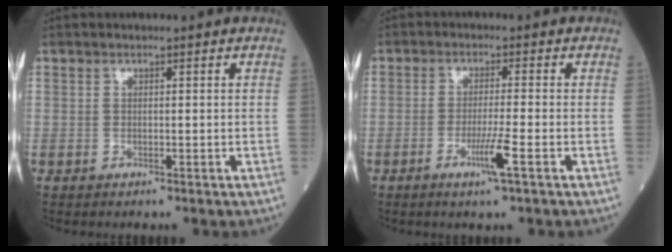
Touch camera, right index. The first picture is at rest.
{"total": 4.3, "force": [-2.0, -0.7, 3.8], "torque": [-0.075, -0.010, -0.039]}